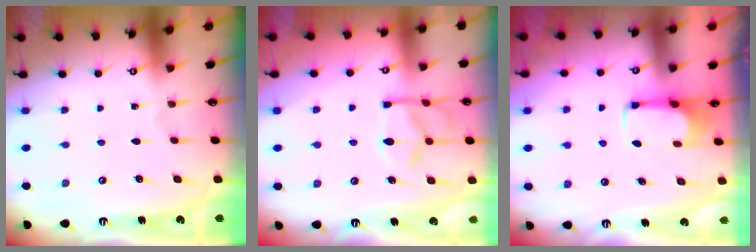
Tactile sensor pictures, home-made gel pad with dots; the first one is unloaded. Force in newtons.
{"total": 6.8, "press": 6.5, "slide": 1.7}
{"total": 3.7, "press": 3.7, "slide": 0.6}